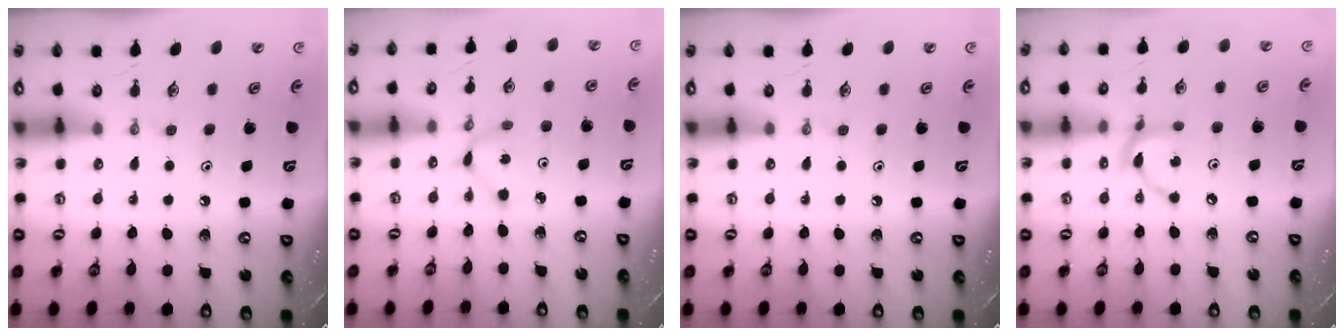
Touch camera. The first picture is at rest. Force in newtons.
{"total": 1.6, "press": 1.6, "slide": 0.2}
{"total": 0.0}
{"total": 6.8, "press": 6.8, "slide": 0.2}